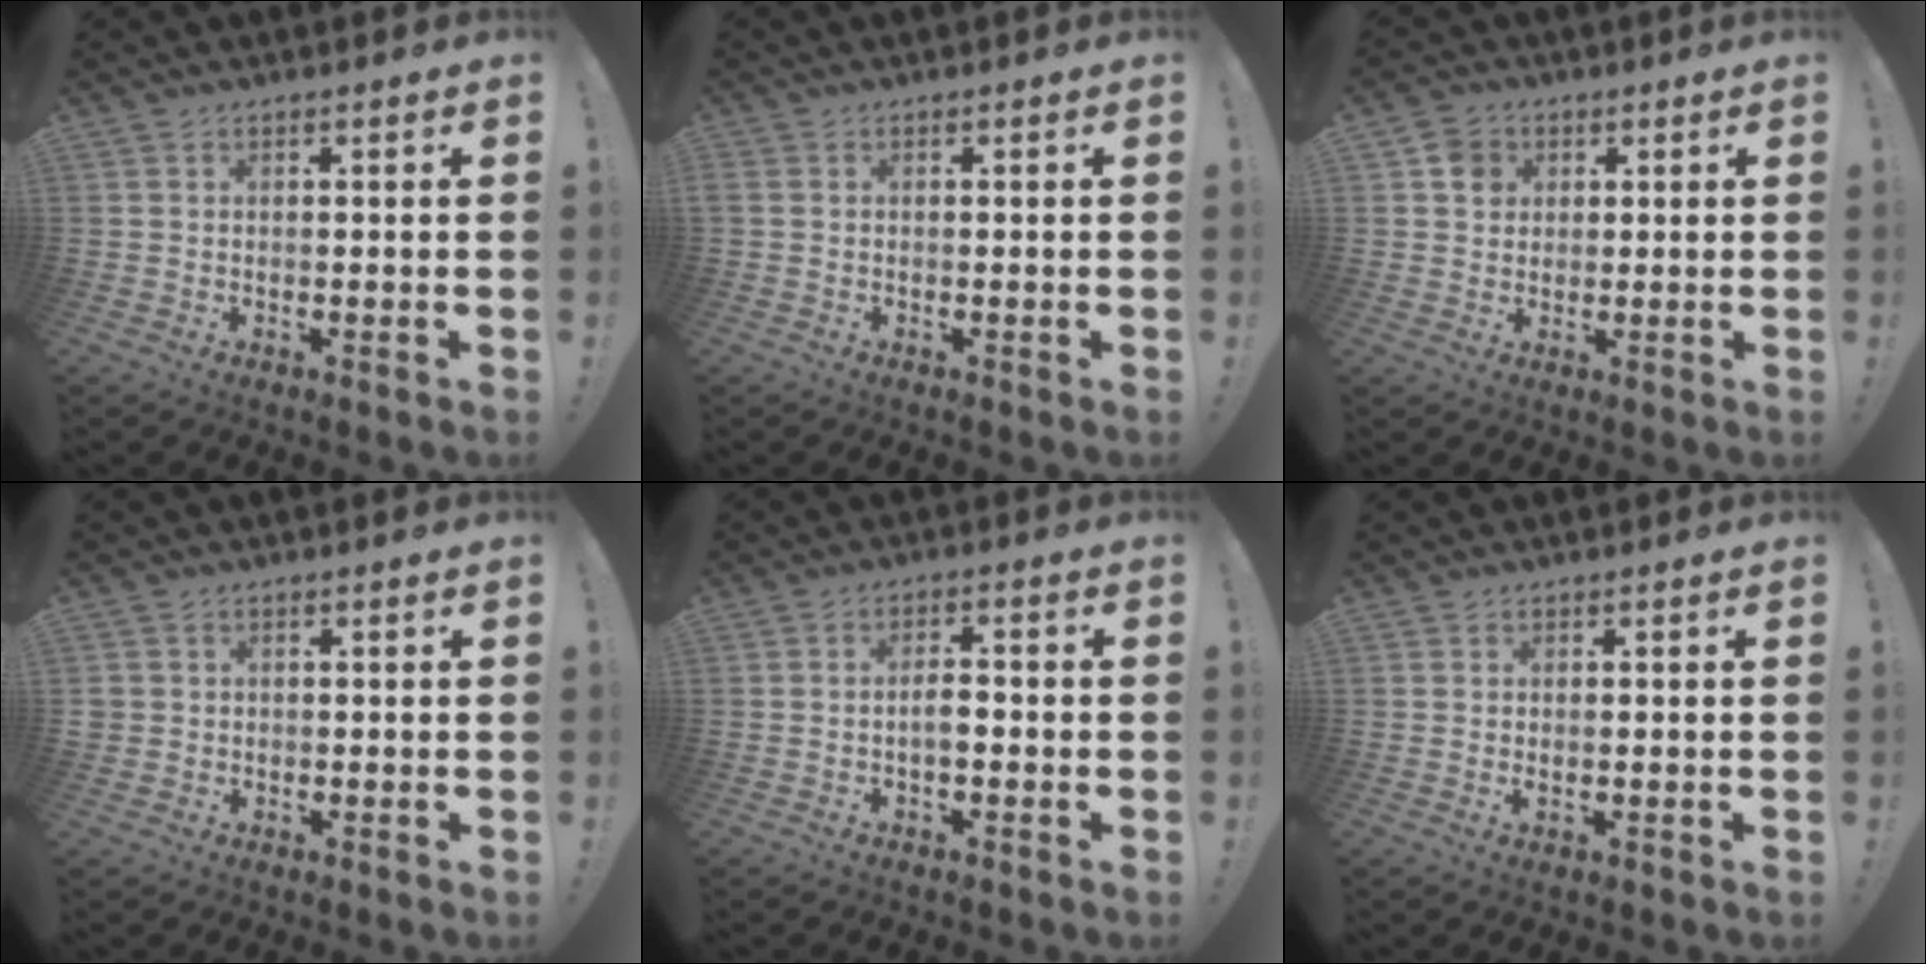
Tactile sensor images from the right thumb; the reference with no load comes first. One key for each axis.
{"total": 0.0}
{"total": 5.7, "fx": 1.8, "fy": 5.2, "fz": 1.7, "tx": -0.018, "ty": 0.000, "tz": 0.034}
{"total": 1.6, "fx": 0.1, "fy": 1.6, "fz": 0.4, "tx": 0.000, "ty": -0.001, "tz": 0.001}
{"total": 4.2, "fx": -1.1, "fy": 1.8, "fz": 3.7, "tx": -0.065, "ty": 0.004, "tz": -0.025}
{"total": 0.8, "fx": 0.3, "fy": 0.2, "fz": 0.7, "tx": -0.006, "ty": -0.003, "tz": 0.005}